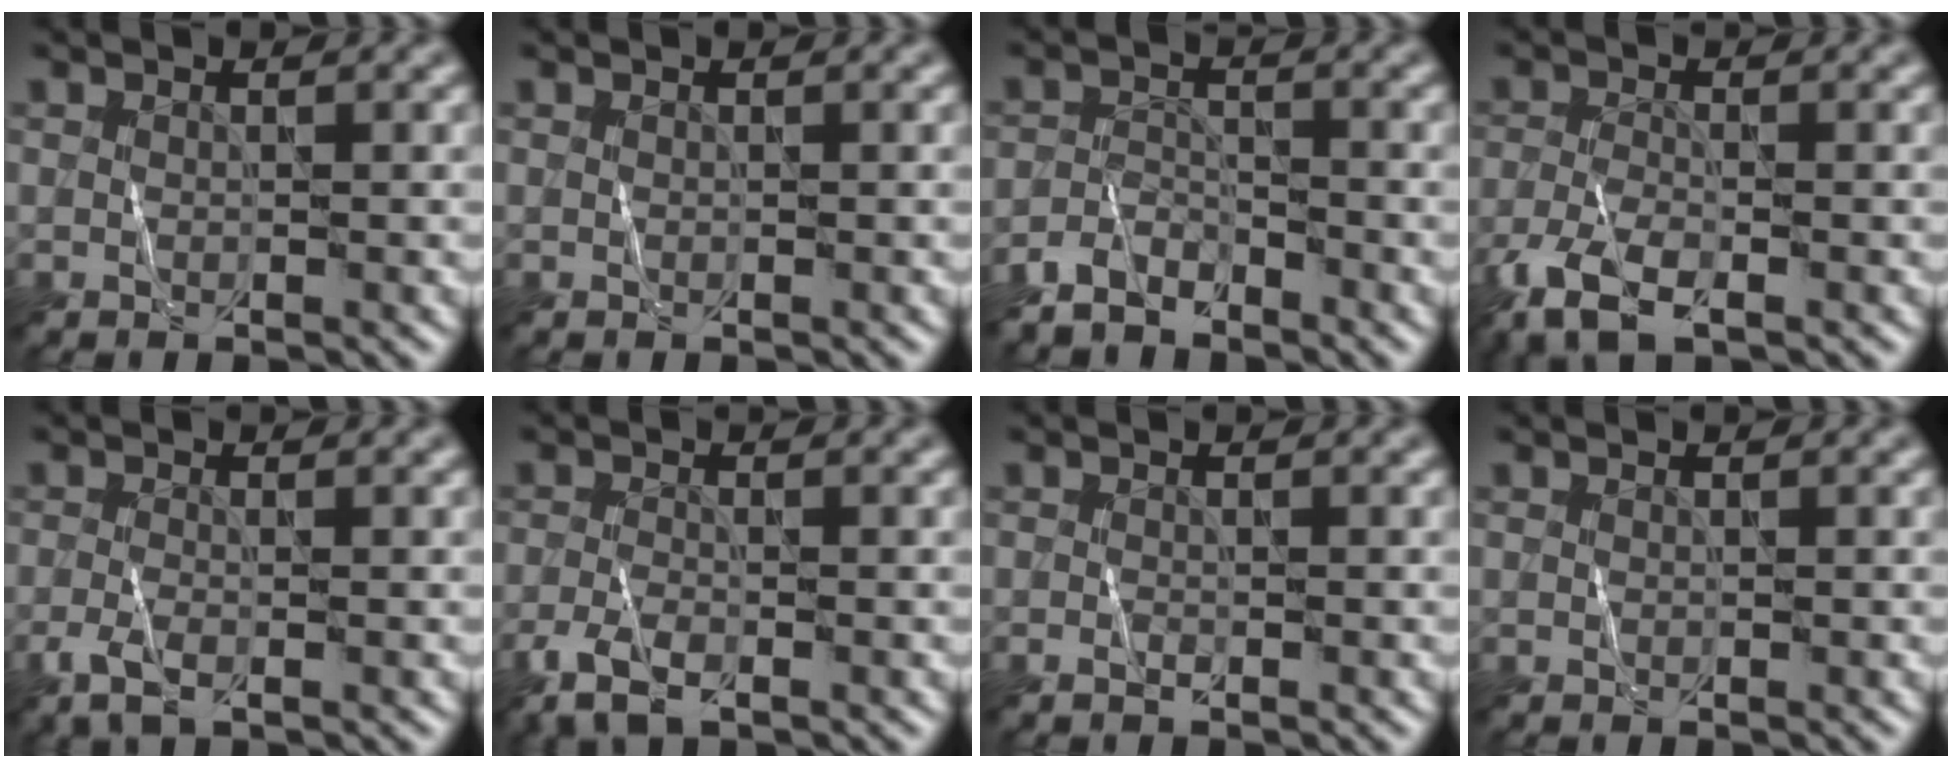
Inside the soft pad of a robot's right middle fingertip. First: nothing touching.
{"total": 0.0}
{"total": 2.7, "force": [-2.4, 0.9, 0.8], "torque": [-0.016, 0.002, -0.053]}
{"total": 4.9, "force": [-3.0, 1.8, 3.4], "torque": [-0.078, -0.014, -0.067]}
{"total": 2.3, "force": [-1.0, 0.8, 1.9], "torque": [-0.045, -0.006, -0.025]}
{"total": 3.3, "force": [-2.0, 1.2, 2.3], "torque": [-0.054, -0.008, -0.045]}
{"total": 0.6, "force": [-0.4, 0.2, 0.5], "torque": [-0.008, -0.002, -0.007]}
{"total": 0.0}